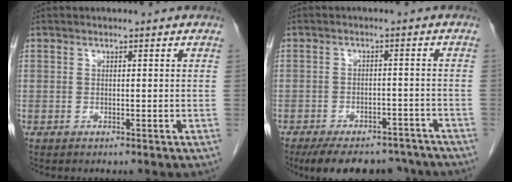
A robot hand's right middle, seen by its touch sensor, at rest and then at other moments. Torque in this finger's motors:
{"motor_torque": [1.15, -0.99, 0.48, 0.11]}